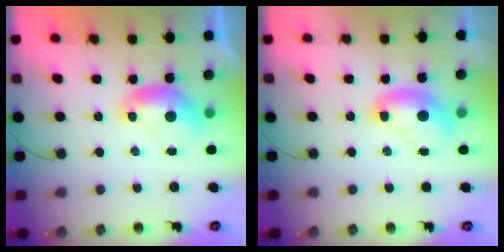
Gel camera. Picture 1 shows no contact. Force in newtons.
{"total": 2.0, "press": 2.0, "slide": 0.2}